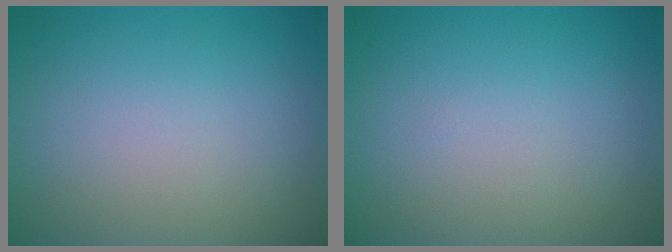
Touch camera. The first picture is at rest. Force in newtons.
{"total": 0.0}